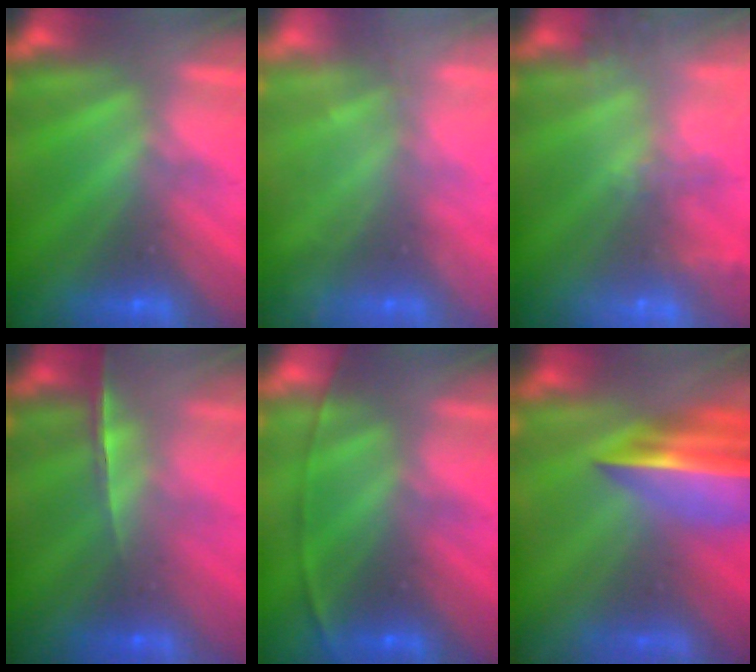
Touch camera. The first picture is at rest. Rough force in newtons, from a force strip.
{"total": 2.3}
{"total": 13.7}
{"total": 1.8}
{"total": 1.6}
{"total": 6.9}